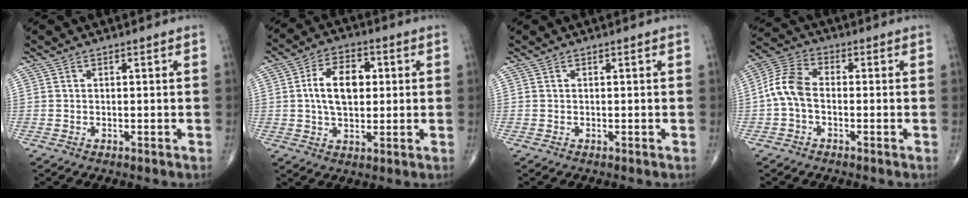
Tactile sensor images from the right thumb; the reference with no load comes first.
{"total": 10.4, "force": [1.2, 6.4, 8.1], "torque": [-0.124, 0.011, 0.020]}
{"total": 0.0}
{"total": 7.6, "force": [-1.0, 4.7, 5.8], "torque": [-0.121, 0.023, -0.033]}